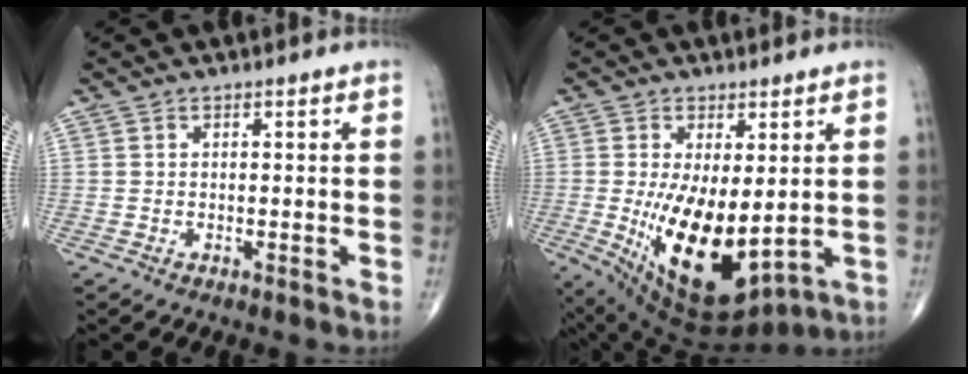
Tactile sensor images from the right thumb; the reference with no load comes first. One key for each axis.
{"total": 15.5, "fx": -1.3, "fy": 7.0, "fz": 13.7, "tx": -0.229, "ty": -0.030, "tz": 0.004}